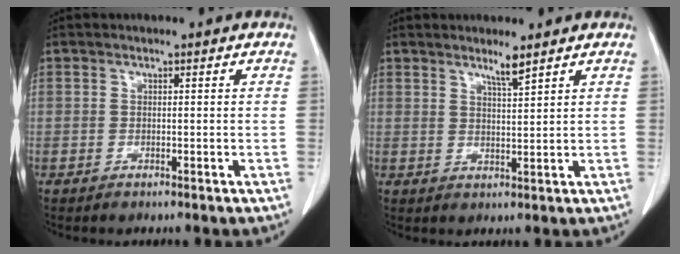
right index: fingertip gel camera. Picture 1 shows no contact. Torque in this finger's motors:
{"motor_torque": [0.03, 0.05, 0.00, 0.02]}